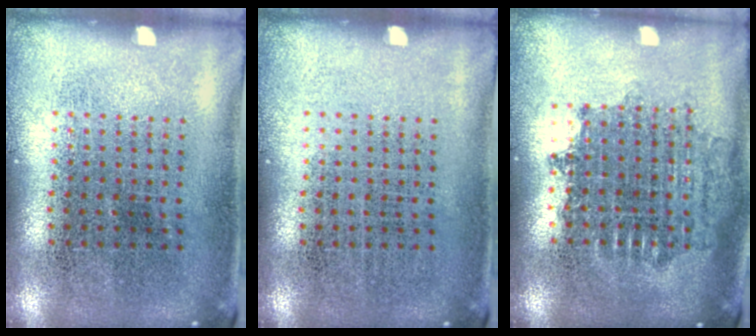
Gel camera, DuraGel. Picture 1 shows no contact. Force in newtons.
{"total": 0.0}
{"total": 1.7, "press": 1.4, "slide": 1.0}